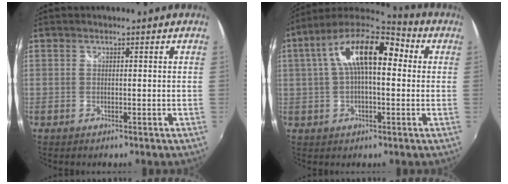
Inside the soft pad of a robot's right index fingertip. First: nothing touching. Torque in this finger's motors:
{"motor_torque": [0.77, -0.08, 1.06, 0.21]}